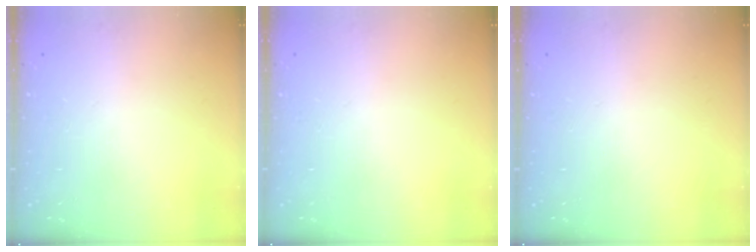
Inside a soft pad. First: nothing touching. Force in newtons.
{"total": 0.0}
{"total": 0.0}